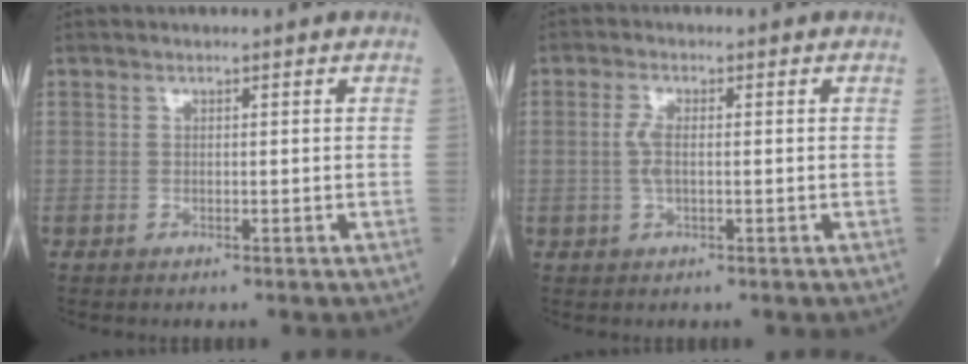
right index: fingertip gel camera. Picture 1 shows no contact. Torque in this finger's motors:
{"motor_torque": [0.35, -0.03, 0.27, 0.08]}